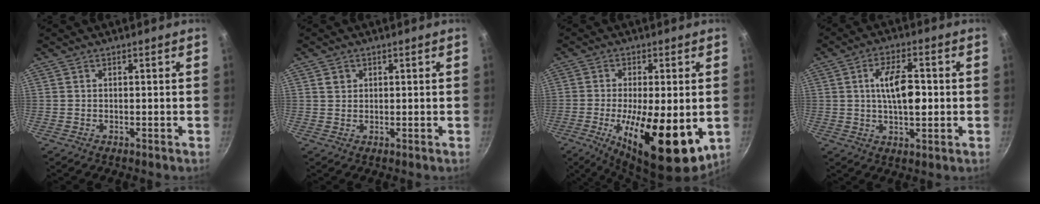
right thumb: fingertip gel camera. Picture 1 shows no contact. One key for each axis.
{"total": 1.8, "fx": 0.8, "fy": 1.5, "fz": 0.5, "tx": 0.000, "ty": -0.003, "tz": 0.012}
{"total": 20.0, "fx": -5.1, "fy": 7.2, "fz": 17.9, "tx": -0.261, "ty": -0.028, "tz": -0.057}
{"total": 9.4, "fx": 0.7, "fy": 4.3, "fz": 8.3, "tx": -0.132, "ty": 0.003, "tz": 0.011}